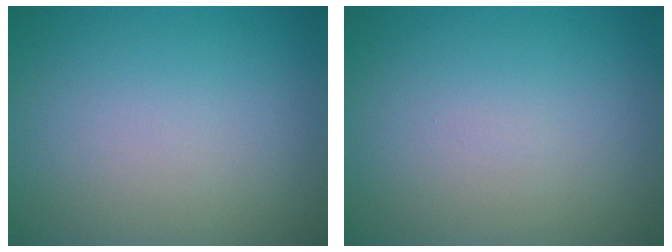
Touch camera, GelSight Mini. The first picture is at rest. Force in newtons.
{"total": 0.0}